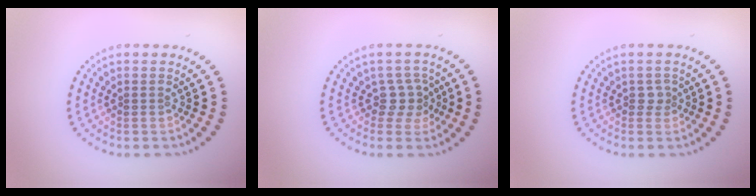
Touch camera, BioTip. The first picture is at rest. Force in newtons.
{"total": 2.1, "press": 1.6, "slide": 1.4}
{"total": 1.1, "press": 0.8, "slide": 0.7}